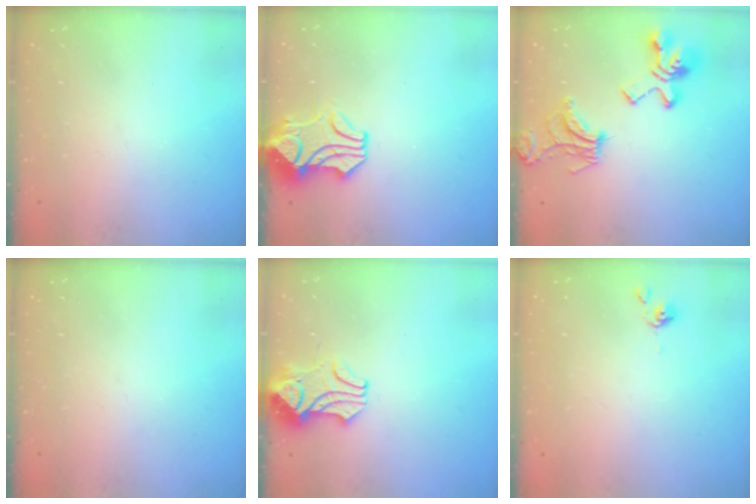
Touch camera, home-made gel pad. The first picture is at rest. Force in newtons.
{"total": 2.0, "press": 1.8, "slide": 1.0}
{"total": 13.8, "press": 13.6, "slide": 2.0}
{"total": 0.0}
{"total": 2.4, "press": 2.2, "slide": 1.0}
{"total": 0.9, "press": 0.8, "slide": 0.2}